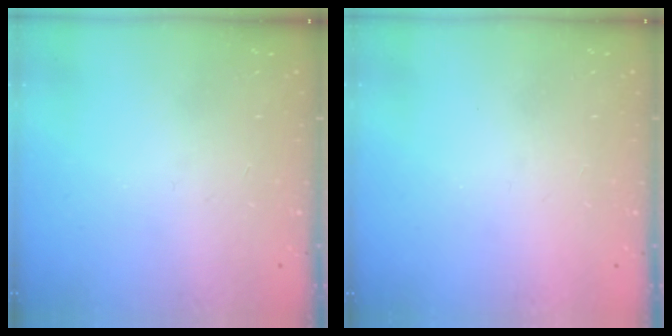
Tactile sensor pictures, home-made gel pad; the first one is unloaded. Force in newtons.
{"total": 1.5, "press": 1.5, "slide": 0.1}